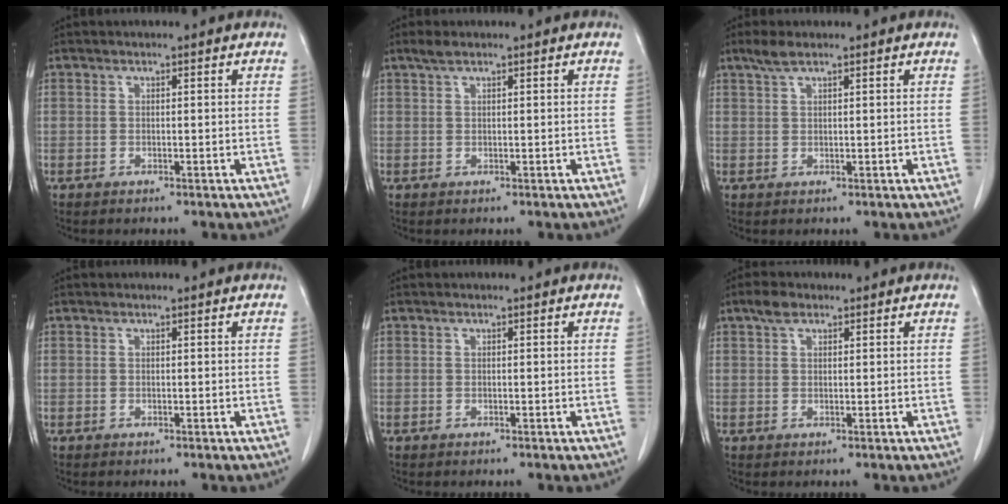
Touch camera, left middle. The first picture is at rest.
{"total": 1.6, "force": [1.3, 0.3, 1.0], "torque": [-0.029, 0.009, 0.027]}
{"total": 2.4, "force": [1.8, 0.3, 1.5], "torque": [-0.039, 0.007, 0.037]}
{"total": 0.0}
{"total": 0.0}
{"total": 2.3, "force": [1.6, 1.1, 1.3], "torque": [-0.030, 0.010, 0.029]}